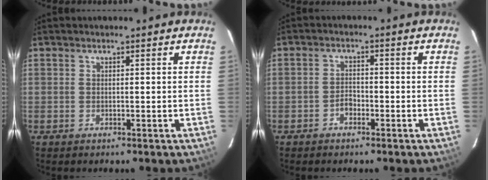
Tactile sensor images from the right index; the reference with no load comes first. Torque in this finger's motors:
{"motor_torque": [0.24, 0.09, 0.09, 0.02]}